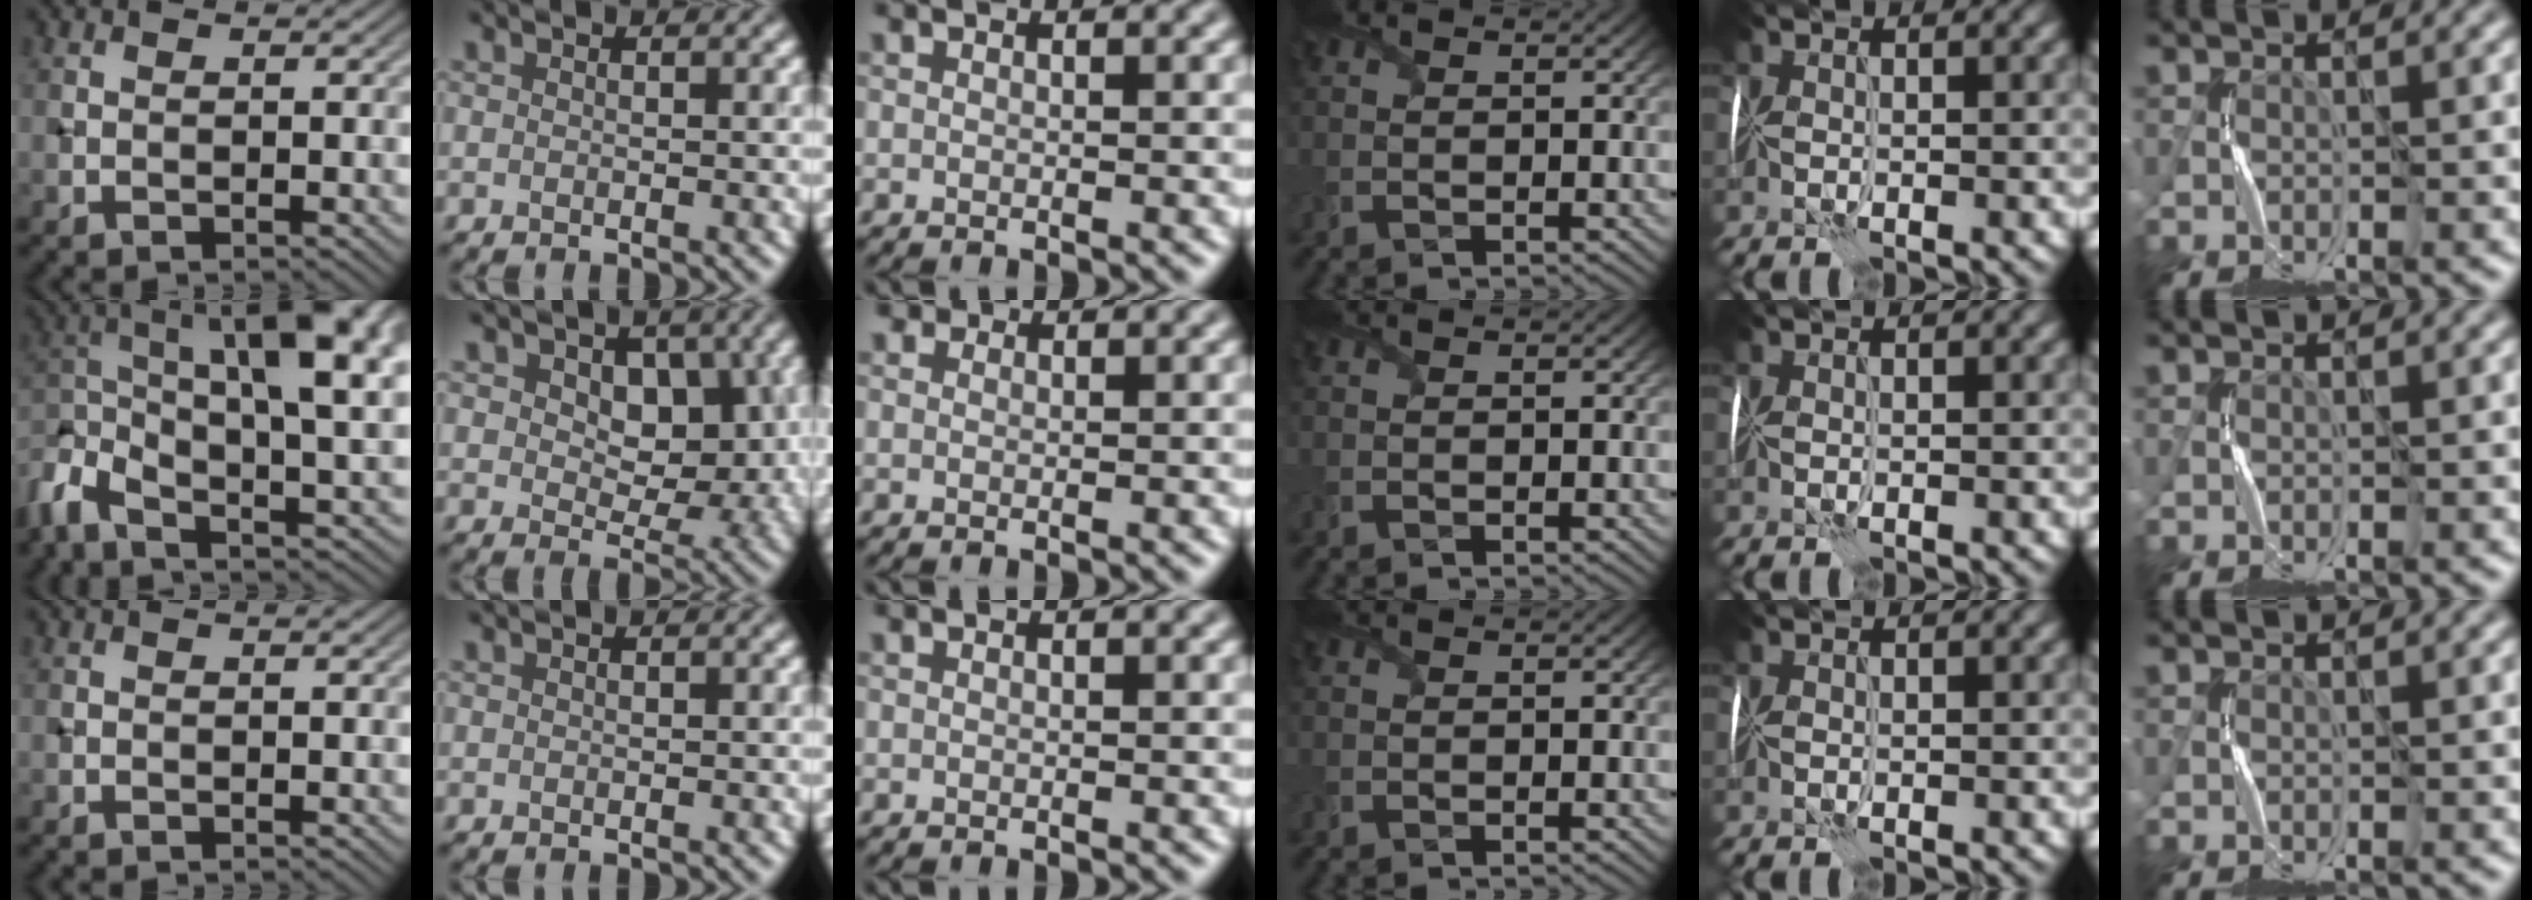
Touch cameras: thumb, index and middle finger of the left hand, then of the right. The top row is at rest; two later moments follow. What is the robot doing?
{"motion": "fold", "object": "wrapping paper"}